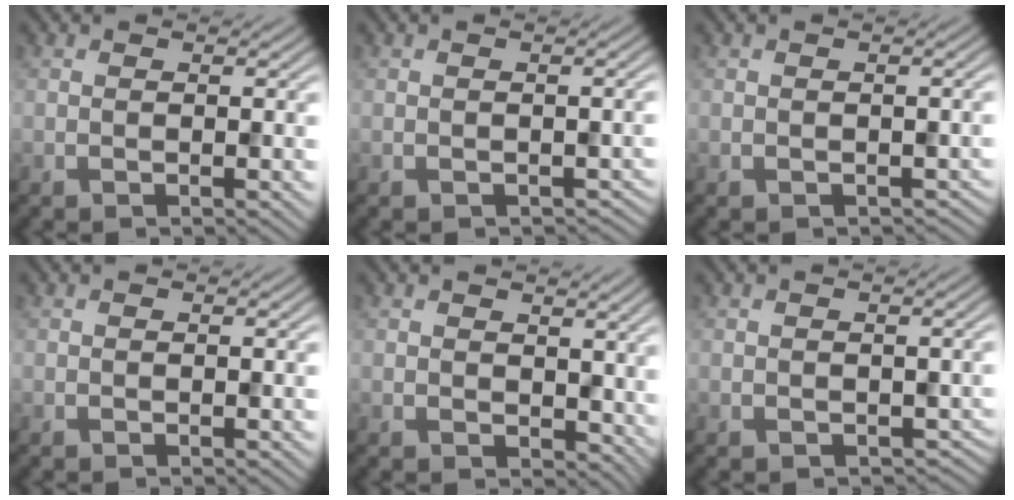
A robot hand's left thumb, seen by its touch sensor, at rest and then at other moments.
{"total": 1.2, "force": [-0.6, 0.9, 0.6], "torque": [-0.014, -0.011, -0.007]}
{"total": 1.1, "force": [-0.5, 0.8, 0.5], "torque": [-0.013, -0.011, -0.007]}
{"total": 0.0}
{"total": 4.0, "force": [1.3, 2.9, 2.5], "torque": [-0.049, -0.011, 0.026]}
{"total": 2.0, "force": [-0.5, 1.6, 1.0], "torque": [-0.023, -0.015, -0.006]}